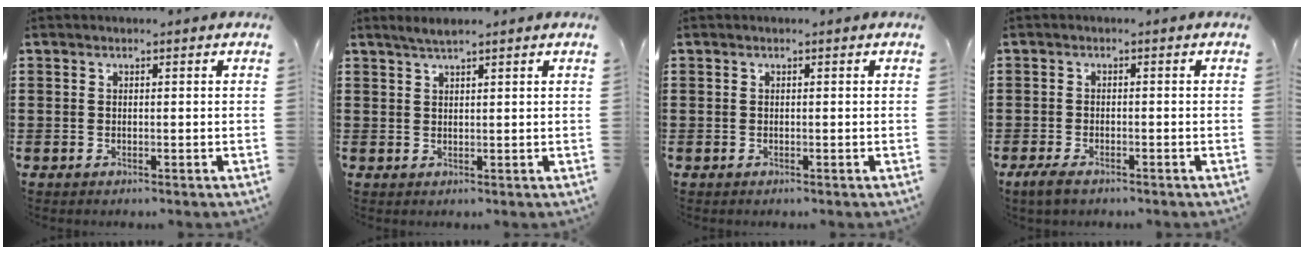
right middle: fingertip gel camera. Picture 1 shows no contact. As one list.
[{"total": 1.5, "force": [1.3, 0.0, 0.8], "torque": [-0.019, 0.001, 0.023]}, {"total": 0.0}, {"total": 1.9, "force": [-1.3, 0.6, 1.3], "torque": [-0.033, -0.002, -0.027]}]